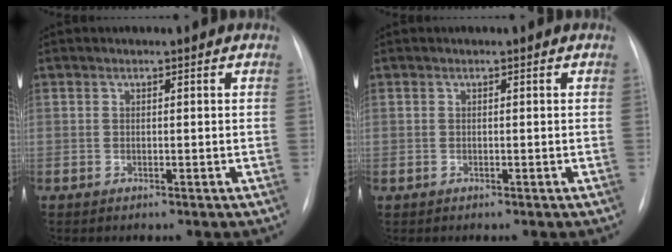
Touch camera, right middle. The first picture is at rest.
{"total": 0.0}